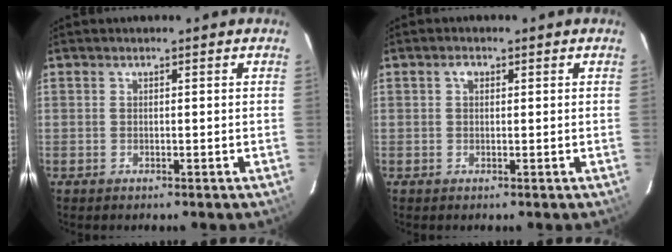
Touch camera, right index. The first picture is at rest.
{"total": 1.3, "force": [0.4, 1.0, 0.8], "torque": [-0.014, 0.008, 0.005]}